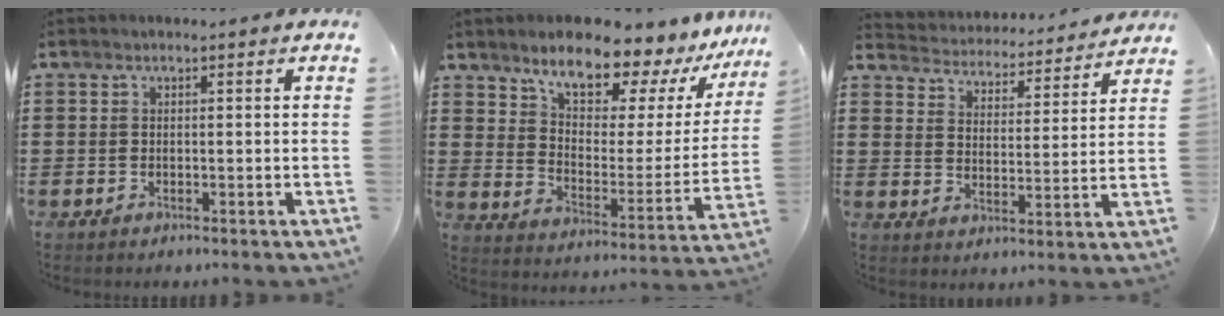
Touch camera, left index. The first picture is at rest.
{"total": 10.3, "force": [8.8, 3.2, 4.5], "torque": [-0.098, -0.063, 0.148]}
{"total": 4.0, "force": [4.0, 0.2, -0.2], "torque": [-0.022, -0.034, 0.064]}